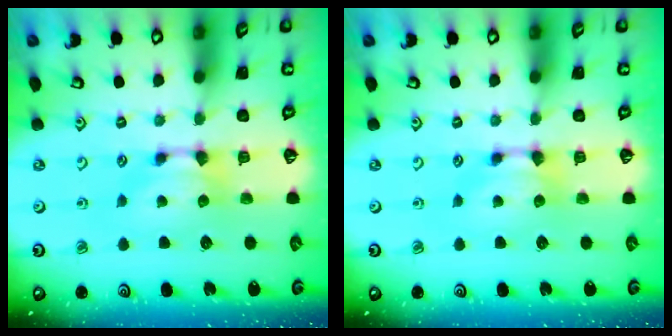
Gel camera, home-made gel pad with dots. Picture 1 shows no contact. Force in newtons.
{"total": 0.0}